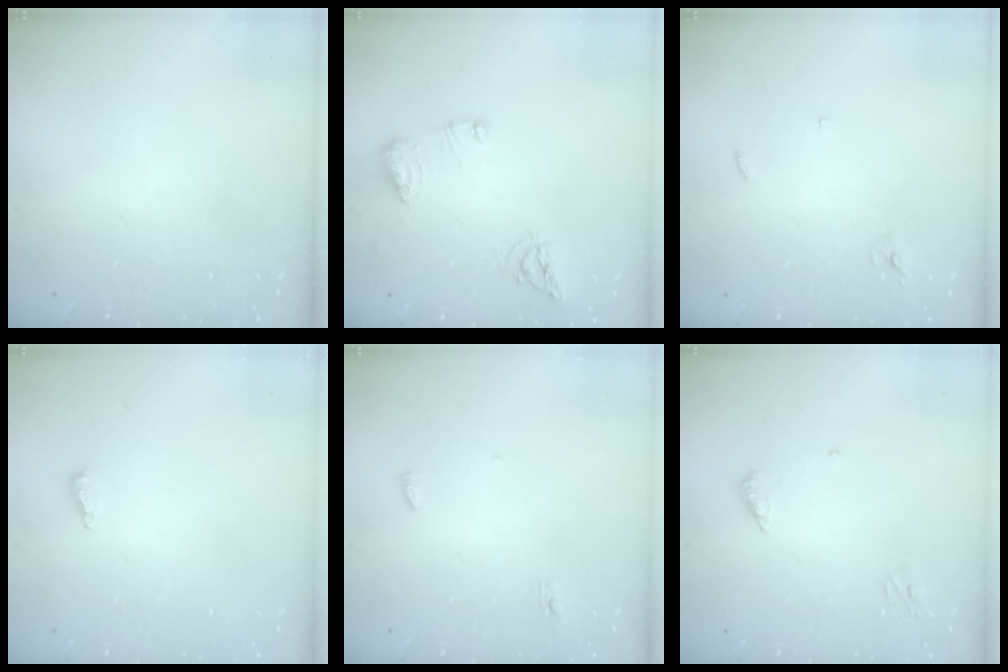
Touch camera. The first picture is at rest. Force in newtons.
{"total": 9.7, "press": 9.6, "slide": 1.1}
{"total": 2.4, "press": 2.4, "slide": 0.1}
{"total": 4.6, "press": 4.4, "slide": 1.1}
{"total": 3.6, "press": 3.5, "slide": 0.9}
{"total": 5.3, "press": 5.3, "slide": 0.6}